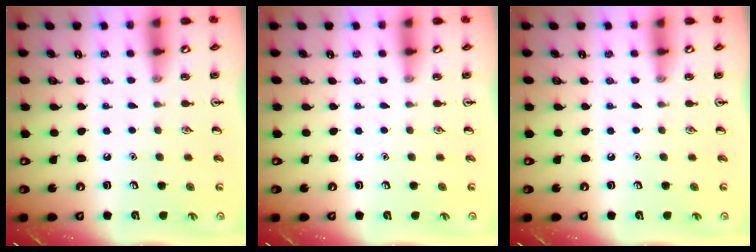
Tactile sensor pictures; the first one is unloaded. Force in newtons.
{"total": 0.0}
{"total": 0.0}